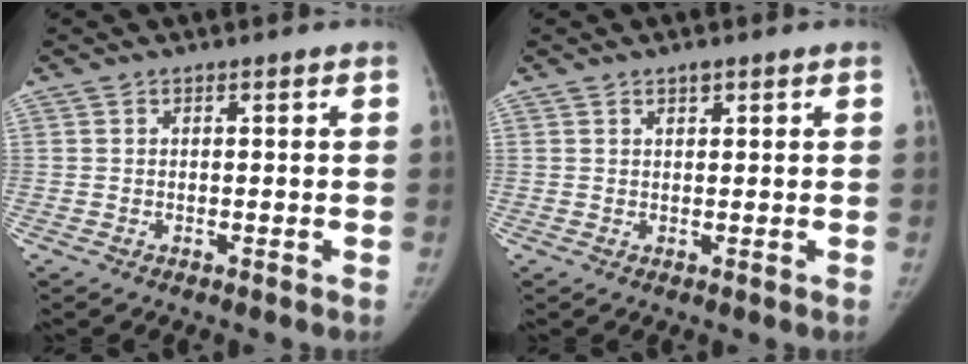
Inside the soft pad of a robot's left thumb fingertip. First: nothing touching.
{"total": 1.3, "force": [0.9, 0.6, 0.7], "torque": [-0.005, -0.004, 0.013]}